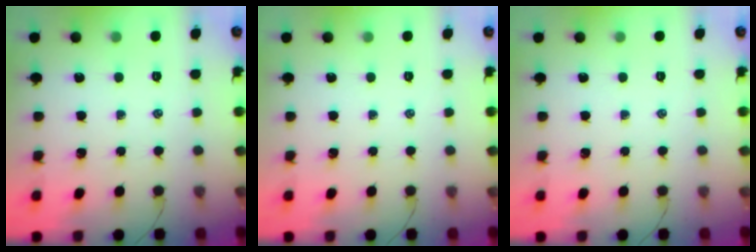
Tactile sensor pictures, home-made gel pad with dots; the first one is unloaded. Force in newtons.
{"total": 0.0}
{"total": 0.0}